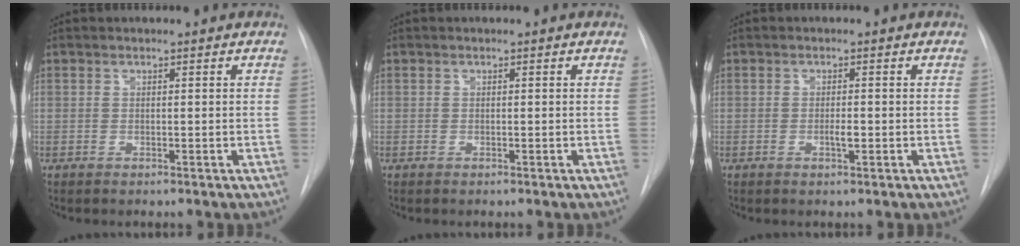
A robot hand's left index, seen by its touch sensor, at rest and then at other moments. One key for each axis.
{"total": 0.0}
{"total": 1.4, "fx": -0.7, "fy": 0.3, "fz": 1.2, "tx": -0.023, "ty": -0.006, "tz": -0.012}